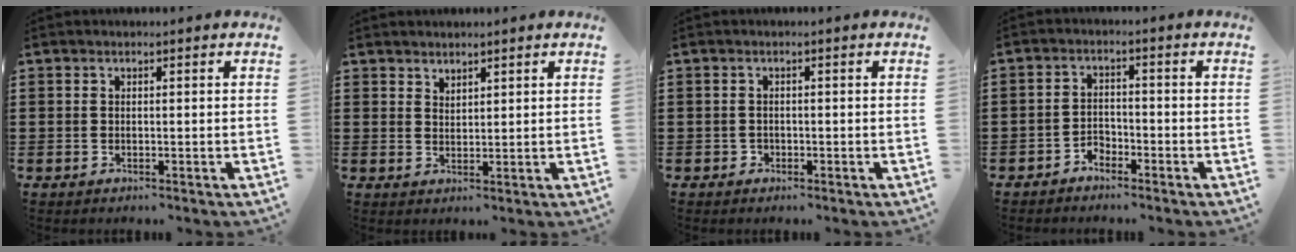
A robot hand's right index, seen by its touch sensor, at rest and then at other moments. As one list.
[{"total": 1.8, "force": [1.7, 0.5, -0.3], "torque": [0.002, 0.003, 0.035]}, {"total": 0.9, "force": [-0.5, 0.7, 0.1], "torque": [-0.005, 0.003, -0.012]}, {"total": 2.3, "force": [-2.0, 1.0, 0.4], "torque": [-0.016, 0.004, -0.043]}]